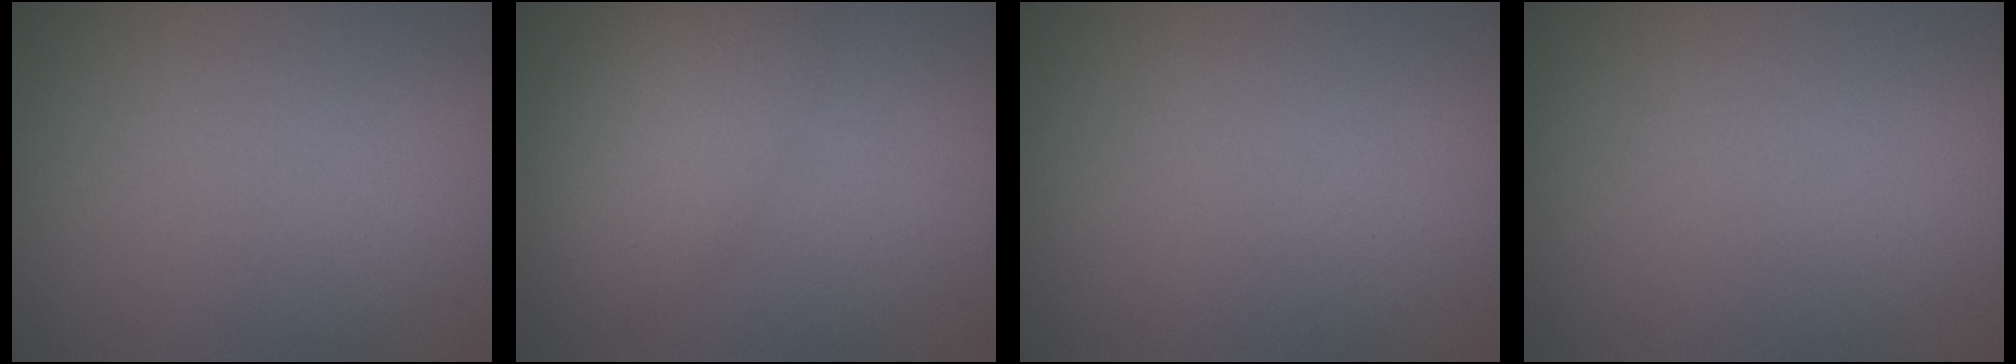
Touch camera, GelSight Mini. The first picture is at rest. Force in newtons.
{"total": 4.8, "press": 4.8, "slide": 0.2}
{"total": 0.0}
{"total": 0.0}